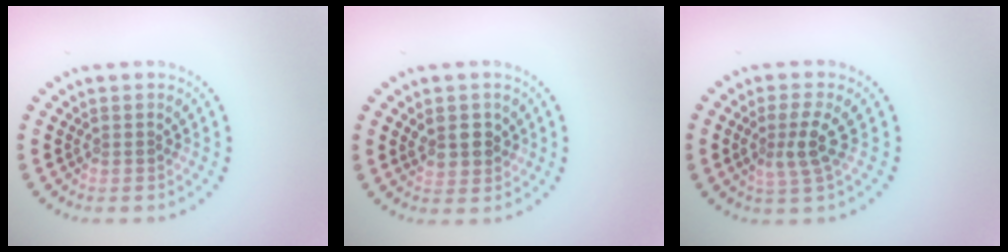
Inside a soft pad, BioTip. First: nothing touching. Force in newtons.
{"total": 2.6, "press": 2.5, "slide": 0.7}
{"total": 2.7, "press": 2.3, "slide": 1.4}